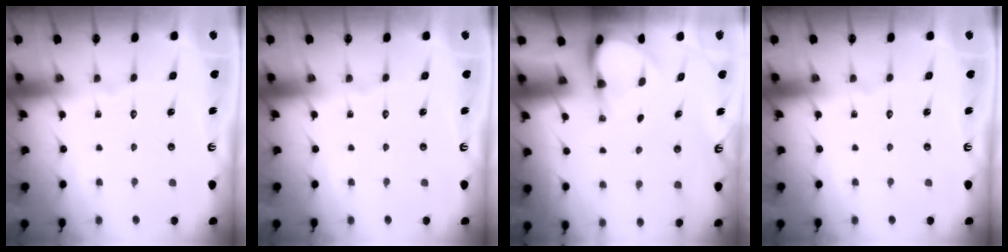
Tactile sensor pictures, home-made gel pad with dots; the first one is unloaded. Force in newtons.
{"total": 0.0}
{"total": 3.9, "press": 3.9, "slide": 0.3}
{"total": 0.0}